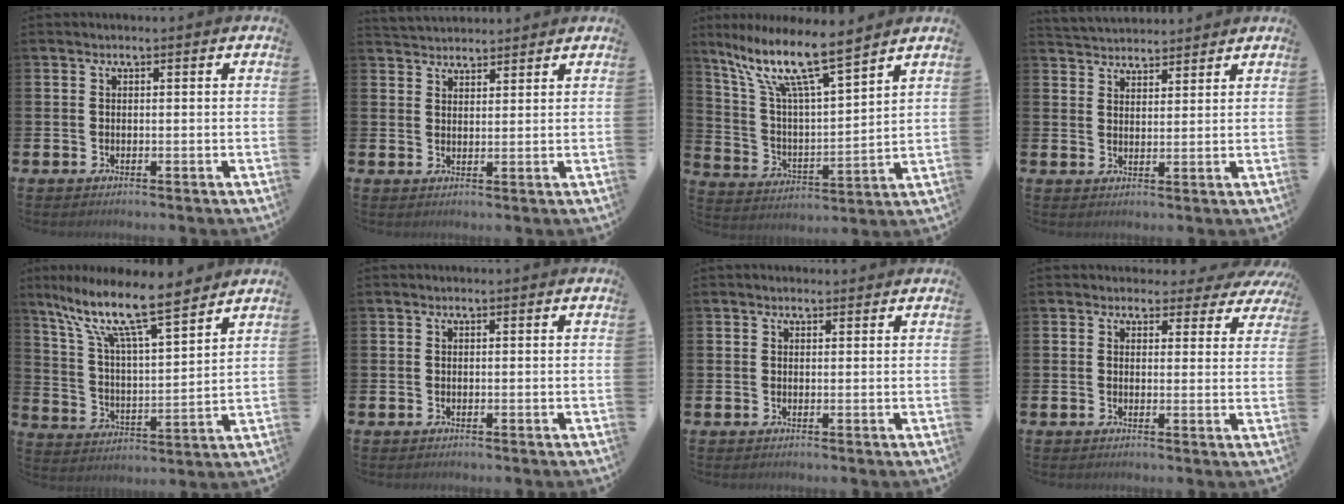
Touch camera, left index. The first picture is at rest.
{"total": 3.1, "force": [3.0, 0.7, -0.3], "torque": [-0.001, -0.010, 0.056]}
{"total": 11.7, "force": [9.2, 2.0, 6.9], "torque": [-0.161, -0.050, 0.154]}
{"total": 3.6, "force": [3.5, 0.7, -0.4], "torque": [-0.001, -0.019, 0.064]}
{"total": 12.3, "force": [10.1, 2.4, 6.7], "torque": [-0.153, -0.058, 0.168]}
{"total": 0.0}
{"total": 0.9, "force": [0.8, 0.4, 0.2], "torque": [0.006, 0.000, 0.012]}
{"total": 2.7, "force": [2.2, 1.5, 0.3], "torque": [0.003, -0.015, 0.033]}